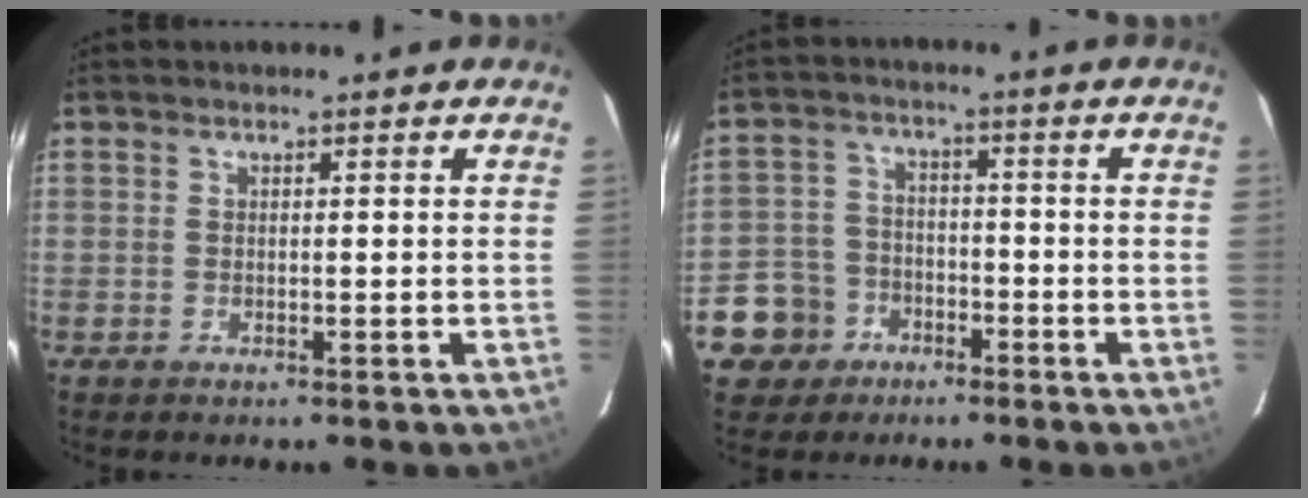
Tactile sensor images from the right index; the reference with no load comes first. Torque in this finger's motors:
{"motor_torque": [-0.15, -0.23, -0.72, -0.21]}